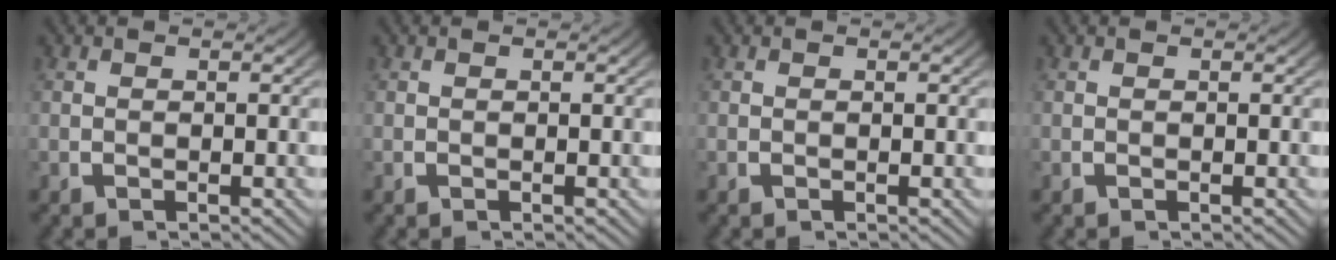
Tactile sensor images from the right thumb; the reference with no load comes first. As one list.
[{"total": 0.0}, {"total": 0.0}, {"total": 0.0}]